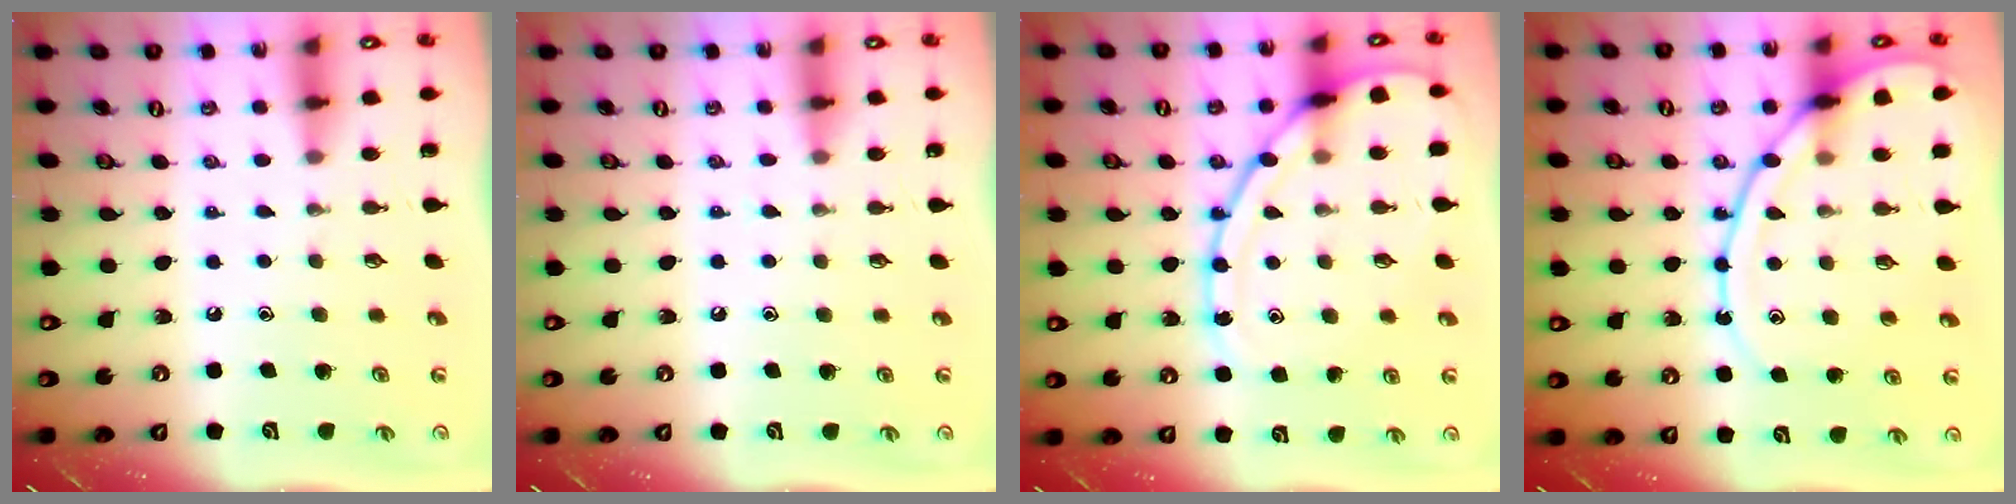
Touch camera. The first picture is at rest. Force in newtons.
{"total": 5.2, "press": 5.2, "slide": 0.5}
{"total": 14.3, "press": 14.3, "slide": 1.2}
{"total": 12.8, "press": 12.8, "slide": 1.0}